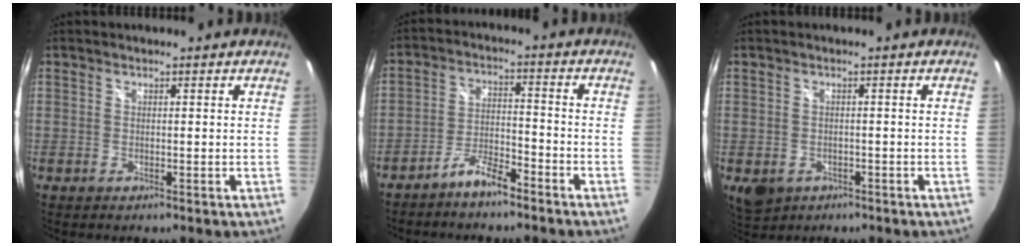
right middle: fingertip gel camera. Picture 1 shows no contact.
{"total": 5.4, "force": [-4.6, 1.1, 2.6], "torque": [-0.067, 0.012, -0.085]}
{"total": 5.1, "force": [-2.2, 3.9, 2.4], "torque": [-0.050, -0.013, -0.027]}